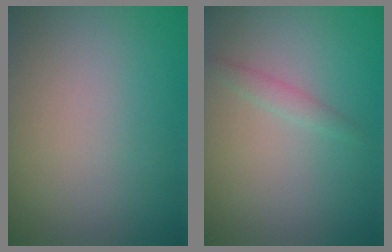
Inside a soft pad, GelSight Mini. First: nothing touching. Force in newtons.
{"total": 1.1, "press": 1.1, "slide": 0.1}